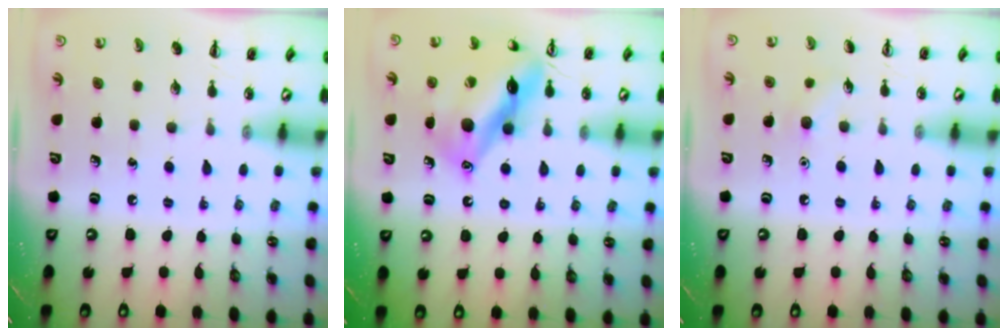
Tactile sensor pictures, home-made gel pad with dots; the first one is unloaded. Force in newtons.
{"total": 16.0, "press": 15.9, "slide": 2.1}
{"total": 5.5, "press": 5.2, "slide": 1.6}